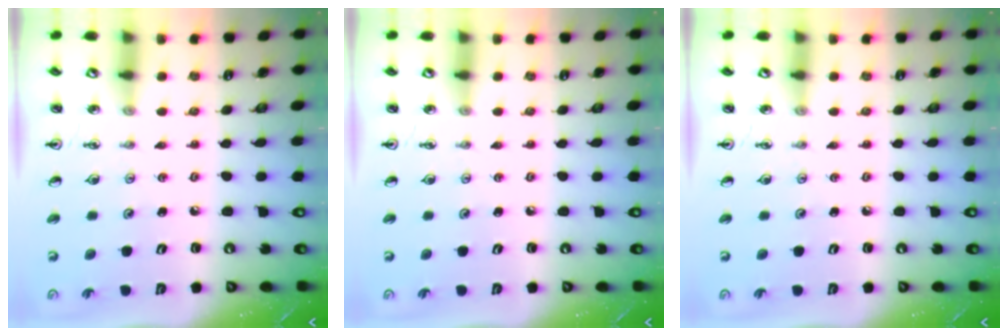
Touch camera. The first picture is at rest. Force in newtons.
{"total": 0.0}
{"total": 0.0}